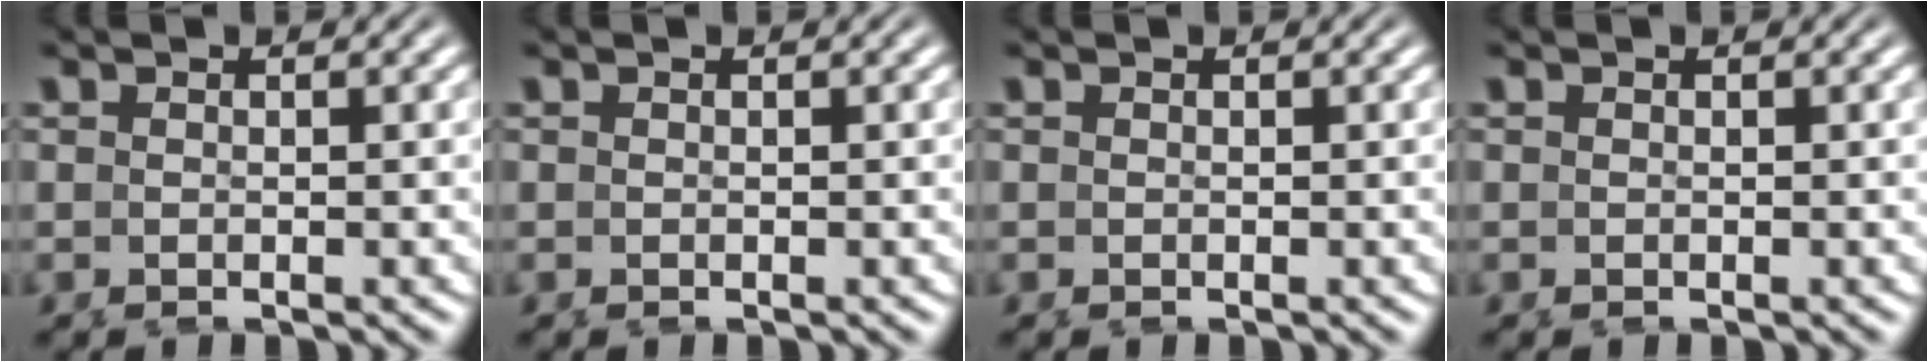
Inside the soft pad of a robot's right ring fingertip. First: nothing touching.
{"total": 0.0}
{"total": 0.0}
{"total": 0.0}